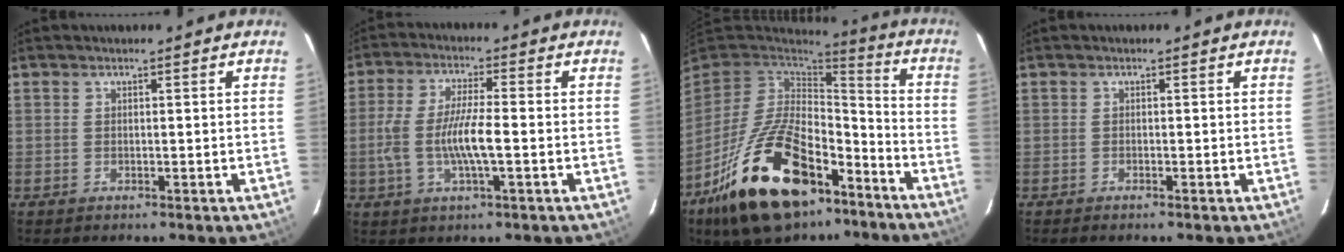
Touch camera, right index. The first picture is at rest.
{"total": 9.2, "force": [-1.9, 1.5, 8.8], "torque": [-0.177, -0.004, -0.036]}
{"total": 24.5, "force": [-14.5, 12.3, 15.5], "torque": [-0.310, -0.008, -0.228]}
{"total": 1.2, "force": [-0.6, -0.6, -0.8], "torque": [0.016, -0.001, -0.013]}